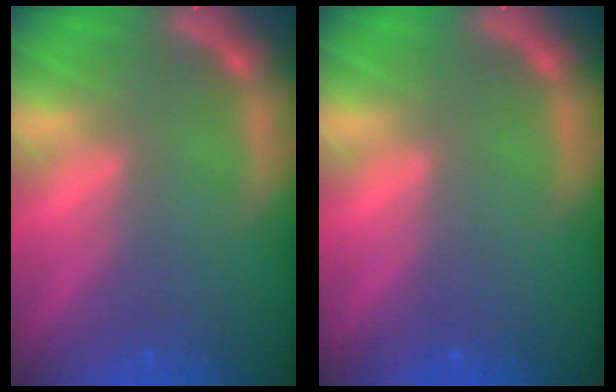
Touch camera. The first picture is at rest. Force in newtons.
{"total": 0.0}